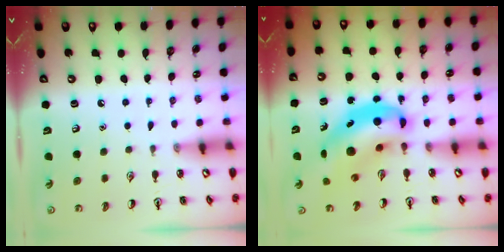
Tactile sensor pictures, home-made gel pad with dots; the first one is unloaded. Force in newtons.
{"total": 9.6, "press": 9.3, "slide": 2.5}